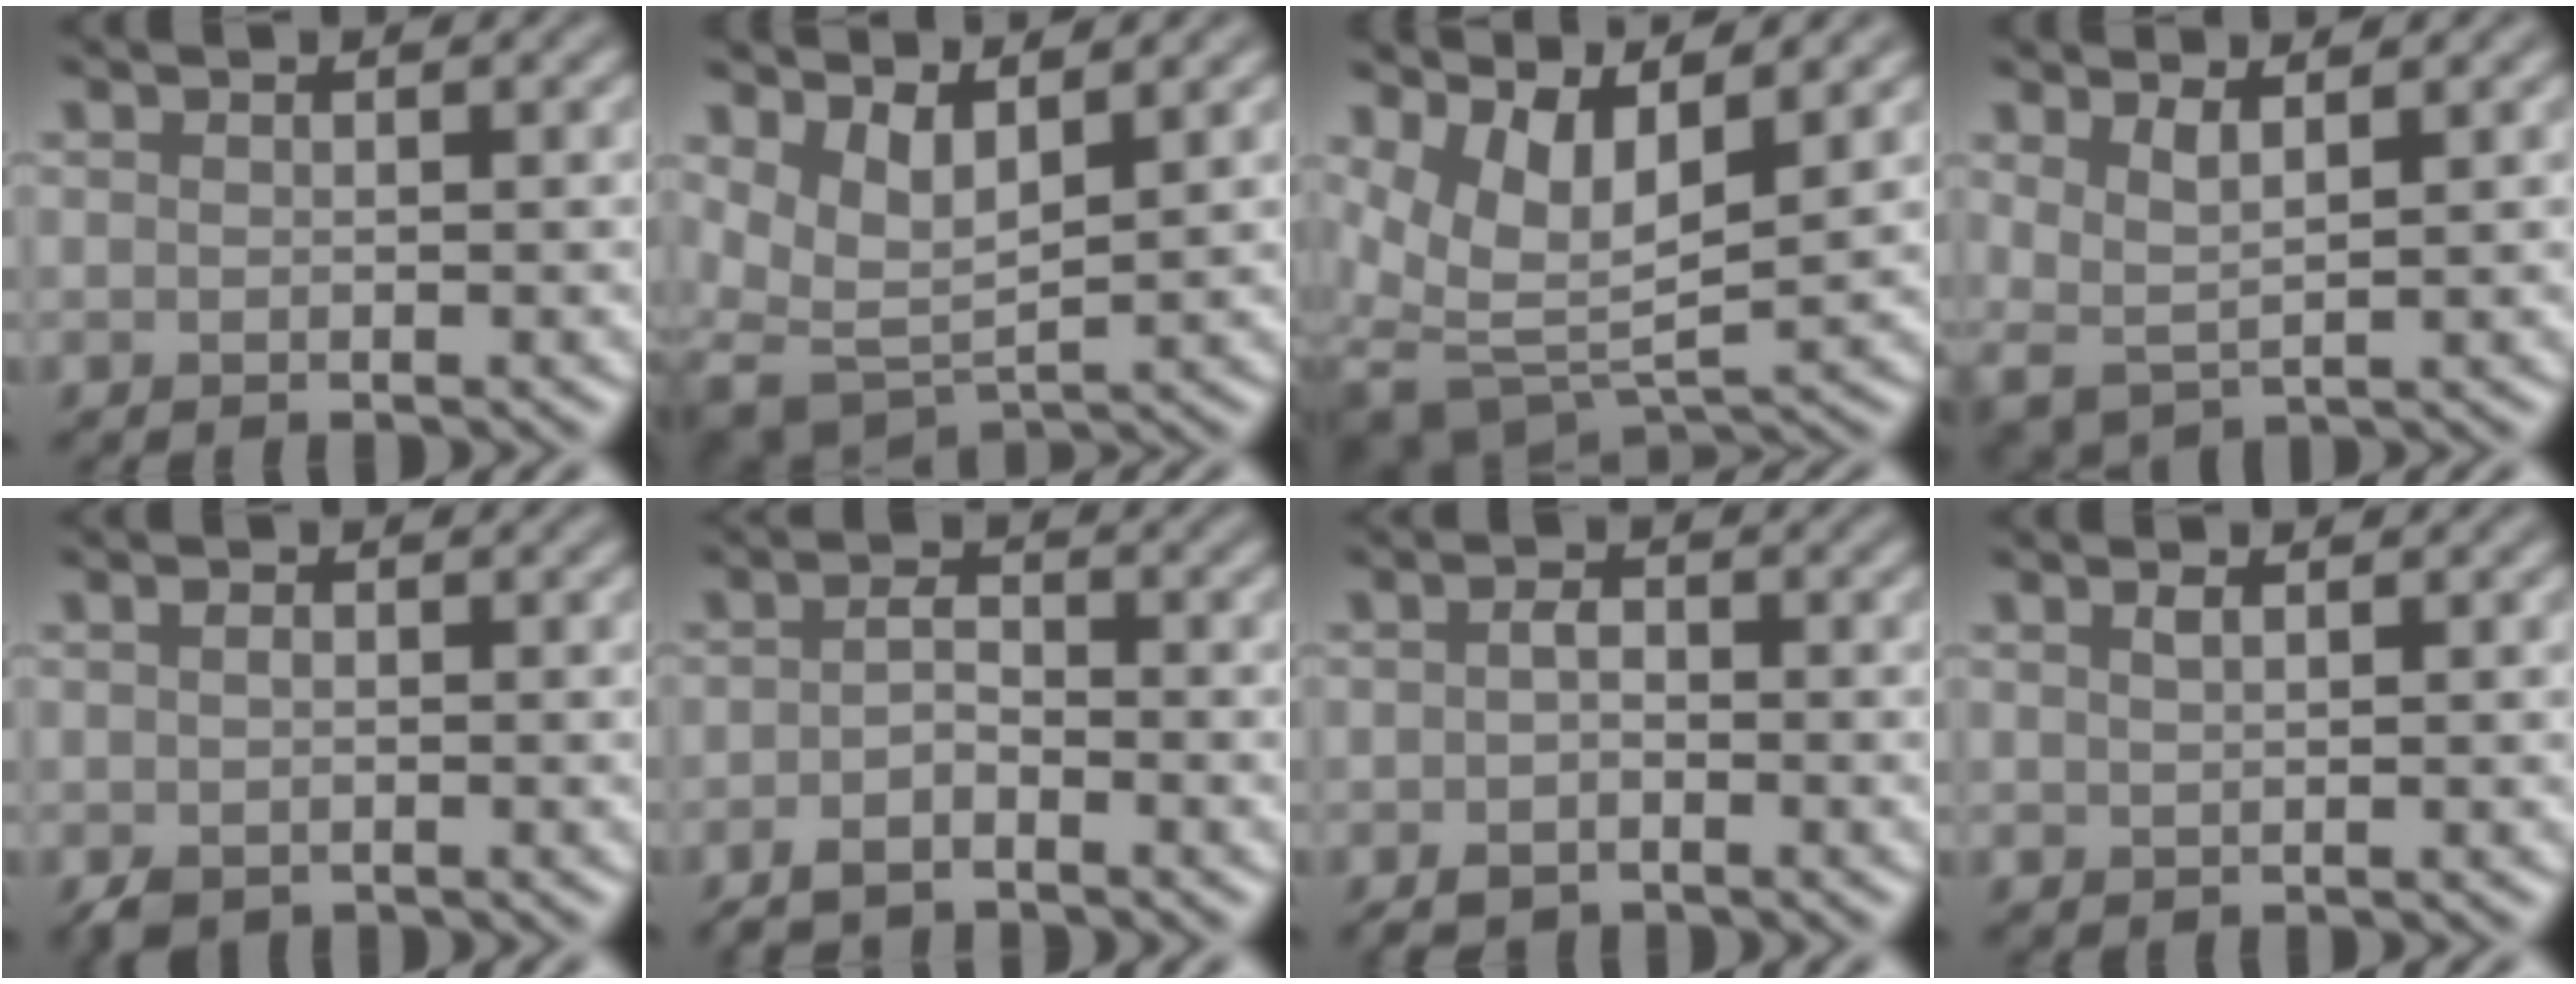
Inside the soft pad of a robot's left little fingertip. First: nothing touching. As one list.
[{"total": 4.7, "force": [1.8, 2.4, 3.6], "torque": [-0.081, -0.012, 0.038]}, {"total": 6.6, "force": [2.9, 2.9, 5.1], "torque": [-0.112, -0.009, 0.057]}, {"total": 2.3, "force": [1.3, 0.8, 1.8], "torque": [-0.040, -0.008, 0.028]}, {"total": 1.6, "force": [-0.6, 1.2, 0.9], "torque": [-0.021, -0.004, -0.015]}, {"total": 2.6, "force": [-1.6, 1.2, 1.7], "torque": [-0.035, 0.001, -0.036]}, {"total": 2.3, "force": [-1.0, 1.5, 1.5], "torque": [-0.029, 0.000, -0.022]}, {"total": 0.8, "force": [0.5, 0.3, 0.6], "torque": [-0.013, 0.002, 0.011]}]